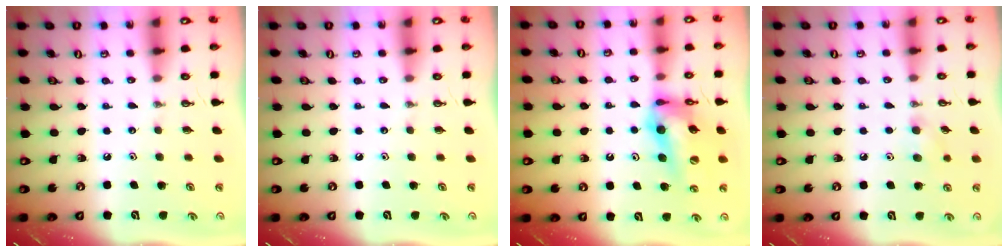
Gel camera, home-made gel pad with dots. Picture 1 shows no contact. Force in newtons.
{"total": 0.0}
{"total": 13.6, "press": 12.8, "slide": 4.6}
{"total": 6.0, "press": 5.8, "slide": 1.4}